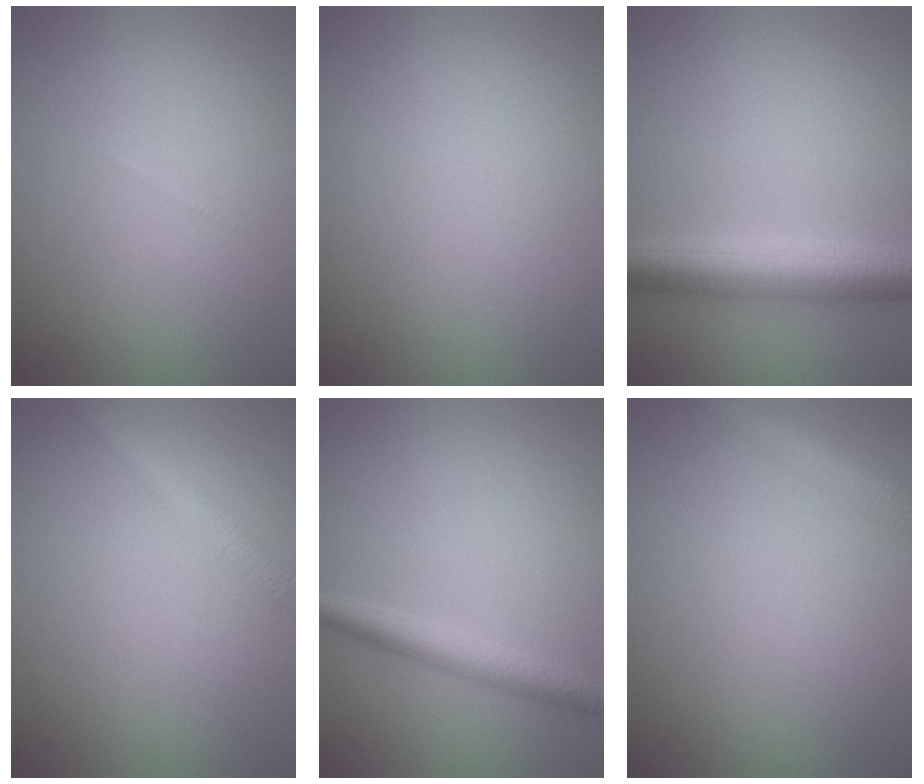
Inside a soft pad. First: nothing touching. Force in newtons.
{"total": 0.0}
{"total": 6.1, "press": 6.1, "slide": 0.1}
{"total": 1.9, "press": 1.9, "slide": 0.0}
{"total": 2.9, "press": 2.9, "slide": 0.0}
{"total": 2.5, "press": 2.5, "slide": 0.1}